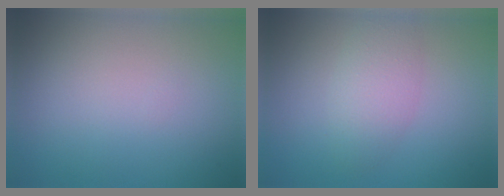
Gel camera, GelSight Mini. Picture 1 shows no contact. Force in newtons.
{"total": 3.0, "press": 3.0, "slide": 0.2}